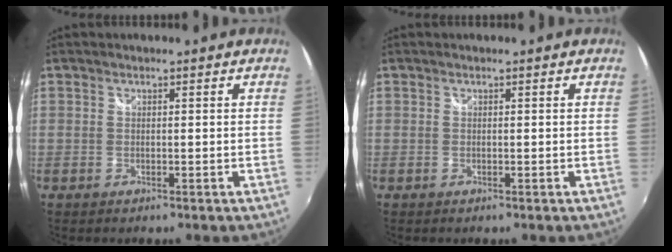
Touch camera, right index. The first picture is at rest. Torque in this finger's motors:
{"motor_torque": [0.00, 0.00, 0.00, 0.00]}